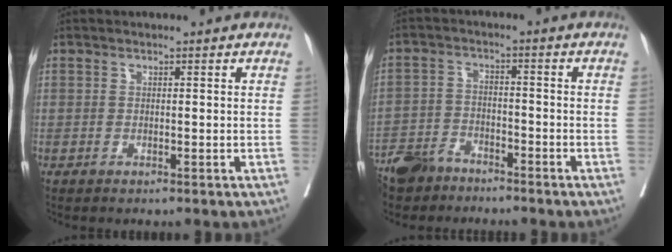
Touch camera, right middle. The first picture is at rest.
{"total": 6.3, "force": [-5.7, 2.0, 1.7], "torque": [-0.034, -0.014, -0.110]}